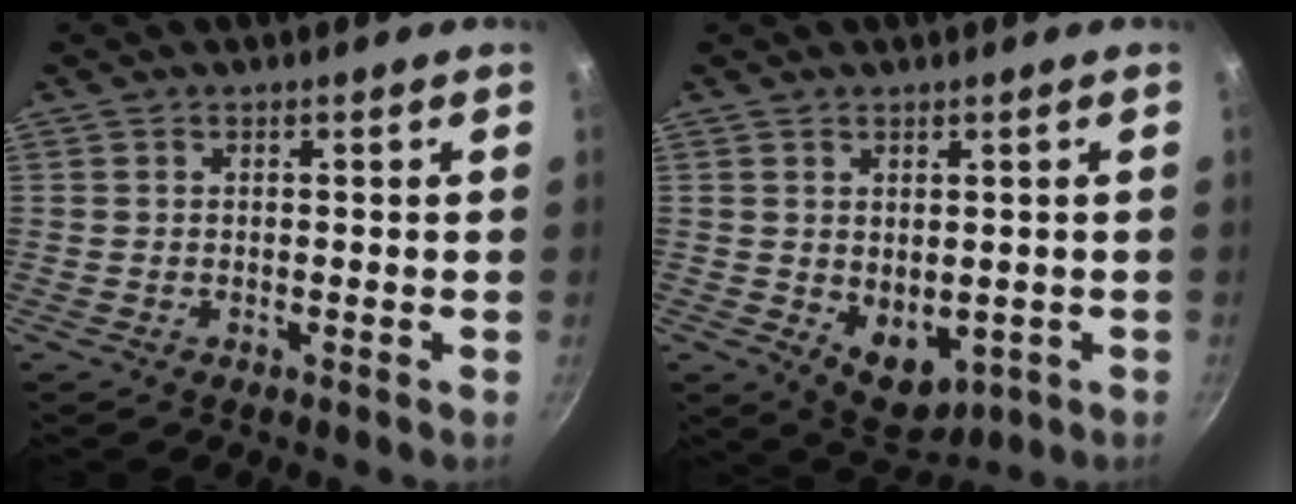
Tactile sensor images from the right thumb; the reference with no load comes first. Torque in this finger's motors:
{"motor_torque": [-0.51, 0.79, -0.26, -0.04, 0.06]}